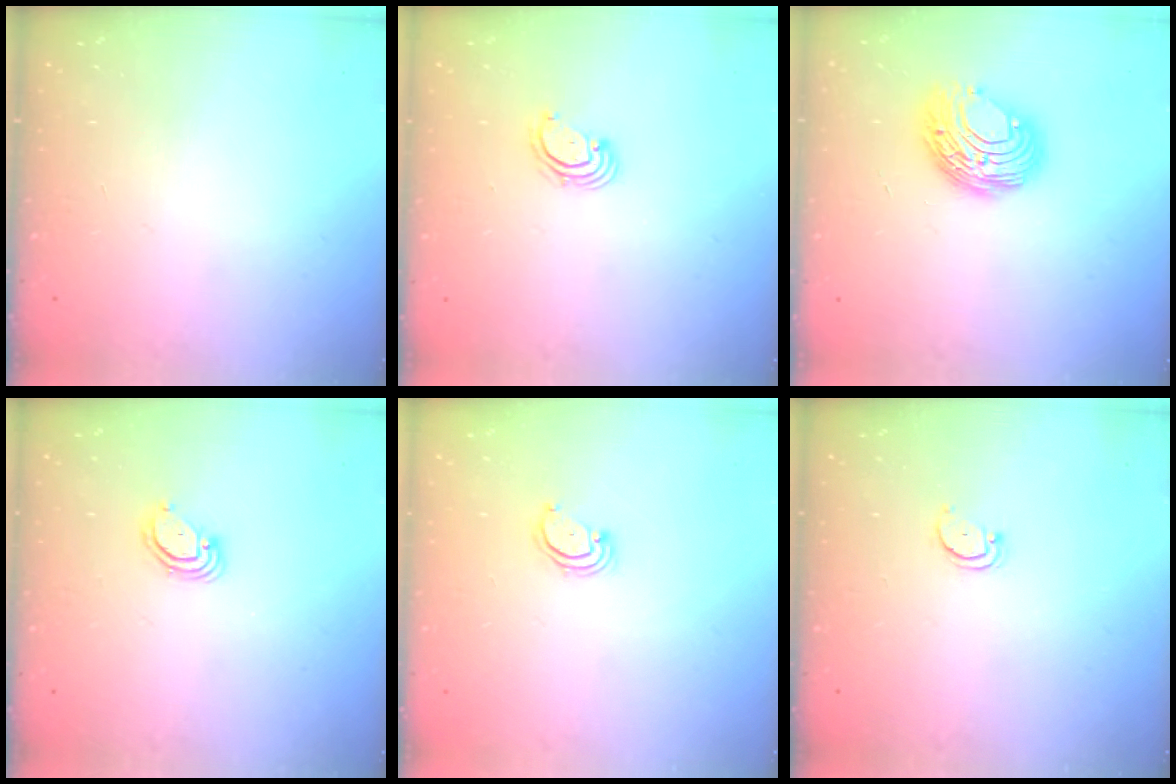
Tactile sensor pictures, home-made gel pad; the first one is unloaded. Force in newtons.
{"total": 2.6, "press": 2.6, "slide": 0.3}
{"total": 9.5, "press": 9.5, "slide": 0.5}
{"total": 3.8, "press": 3.8, "slide": 0.3}
{"total": 2.3, "press": 2.2, "slide": 0.2}
{"total": 2.3, "press": 2.3, "slide": 0.2}